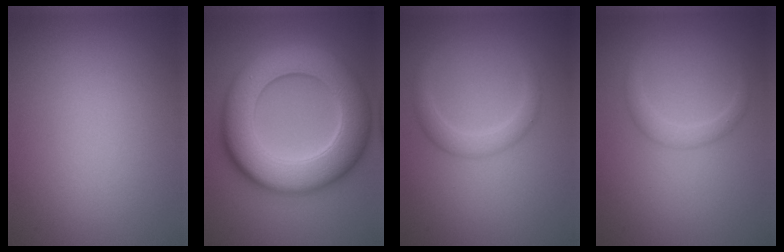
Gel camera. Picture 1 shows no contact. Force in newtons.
{"total": 11.8, "press": 11.8, "slide": 0.7}
{"total": 2.0, "press": 2.0, "slide": 0.1}
{"total": 1.5, "press": 1.5, "slide": 0.1}